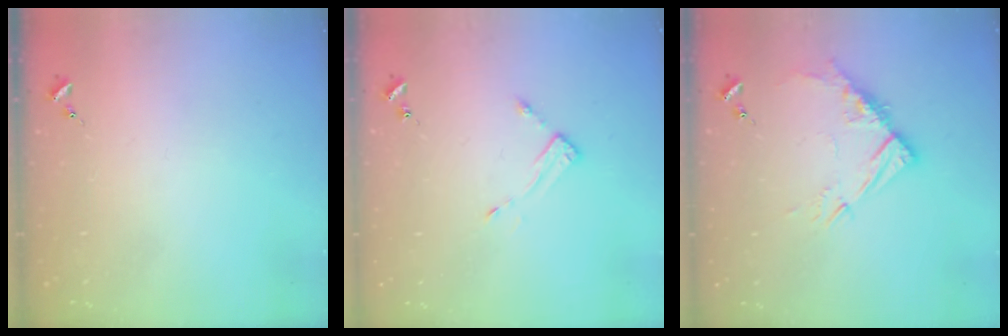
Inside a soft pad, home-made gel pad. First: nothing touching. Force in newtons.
{"total": 3.3, "press": 3.3, "slide": 0.3}
{"total": 10.7, "press": 10.7, "slide": 0.9}